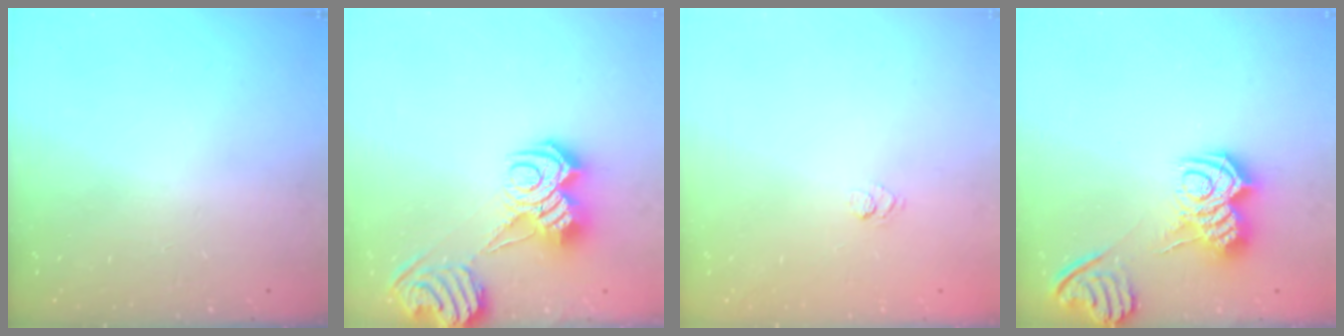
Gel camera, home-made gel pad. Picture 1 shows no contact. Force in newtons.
{"total": 10.5, "press": 10.4, "slide": 0.9}
{"total": 3.6, "press": 3.4, "slide": 1.3}
{"total": 11.4, "press": 11.4, "slide": 0.6}